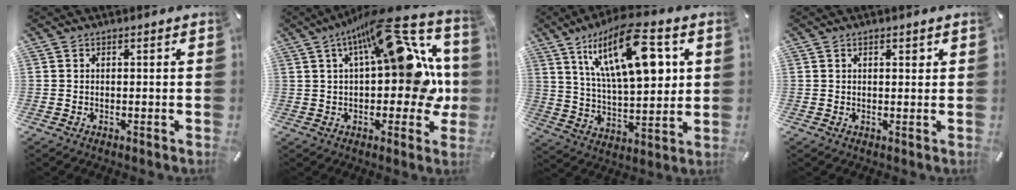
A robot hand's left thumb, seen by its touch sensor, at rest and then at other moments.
{"total": 18.5, "force": [6.7, 7.2, 15.7], "torque": [-0.221, -0.056, 0.110]}
{"total": 21.0, "force": [9.4, 8.6, 16.7], "torque": [-0.282, -0.029, 0.146]}
{"total": 1.2, "force": [0.6, 0.5, 0.9], "torque": [-0.018, 0.002, 0.010]}